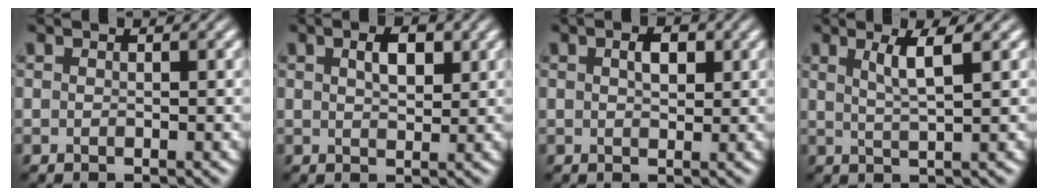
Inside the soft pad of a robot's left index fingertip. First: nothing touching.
{"total": 2.6, "force": [1.1, 1.2, 2.0], "torque": [-0.035, 0.004, 0.019]}
{"total": 2.0, "force": [0.7, 1.1, 1.5], "torque": [-0.024, 0.002, 0.011]}
{"total": 3.1, "force": [1.3, 0.6, 2.7], "torque": [-0.040, 0.000, 0.024]}